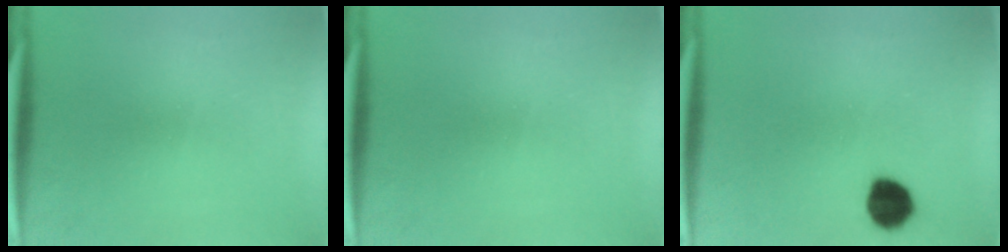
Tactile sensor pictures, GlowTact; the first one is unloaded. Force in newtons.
{"total": 0.0}
{"total": 6.7}